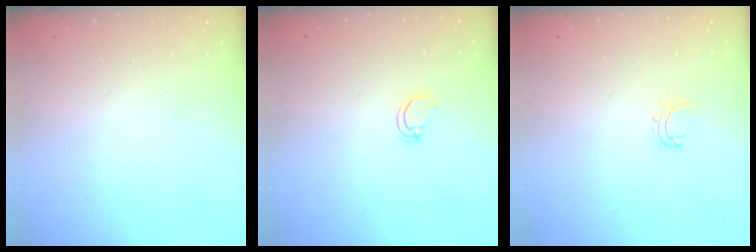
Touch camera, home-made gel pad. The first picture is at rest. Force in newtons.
{"total": 2.8, "press": 2.8, "slide": 0.2}
{"total": 4.2, "press": 4.2, "slide": 0.3}